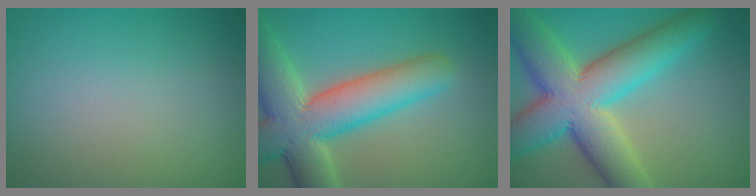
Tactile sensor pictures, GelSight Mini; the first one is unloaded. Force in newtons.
{"total": 10.6, "press": 10.5, "slide": 0.9}
{"total": 11.6, "press": 11.5, "slide": 0.5}